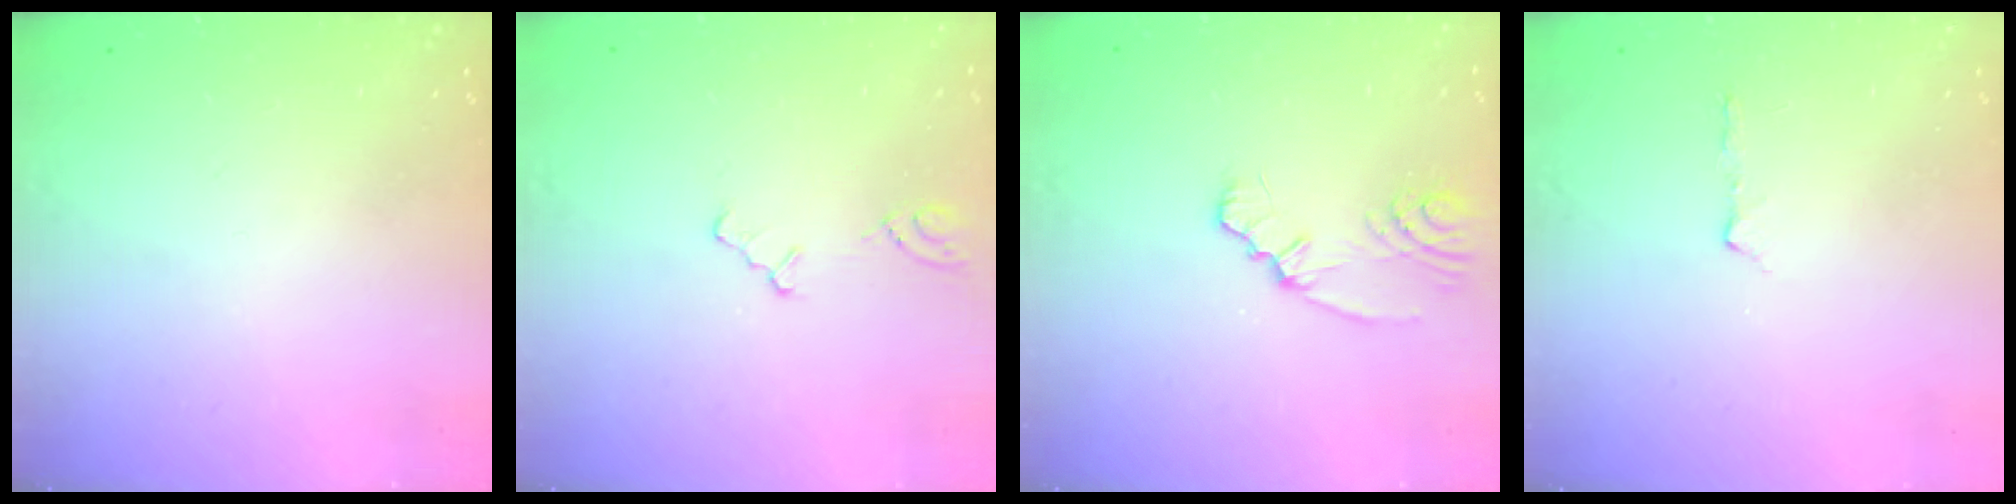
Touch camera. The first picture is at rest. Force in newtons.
{"total": 2.2, "press": 2.2, "slide": 0.4}
{"total": 2.3, "press": 2.3, "slide": 0.5}
{"total": 2.9, "press": 2.8, "slide": 0.8}